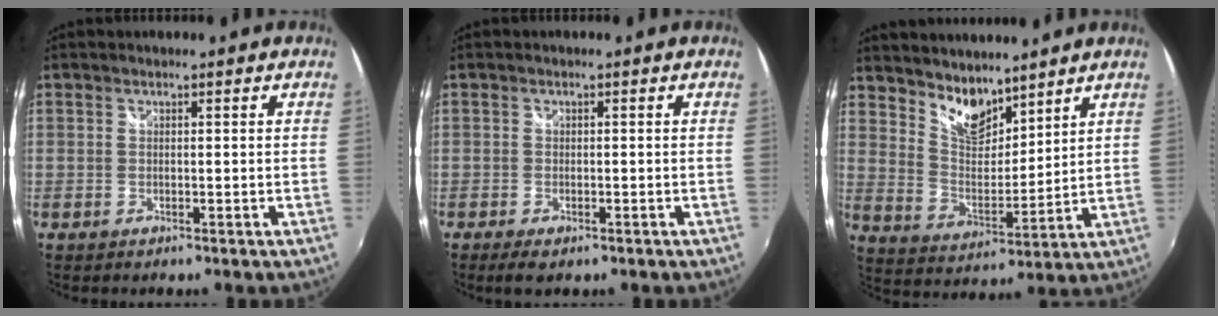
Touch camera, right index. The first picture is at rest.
{"total": 3.2, "force": [-2.1, 1.4, 1.9], "torque": [-0.044, -0.012, -0.036]}
{"total": 9.1, "force": [7.4, 3.9, 3.5], "torque": [-0.054, 0.000, 0.142]}